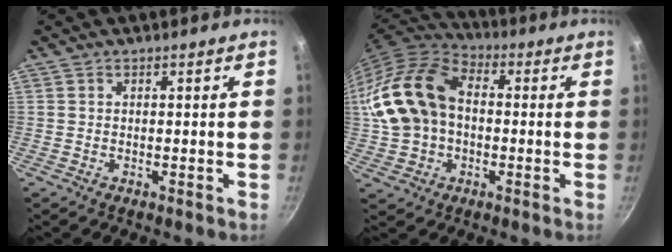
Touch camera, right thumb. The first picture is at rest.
{"total": 19.5, "force": [0.5, 14.0, 13.6], "torque": [-0.271, 0.043, 0.005]}